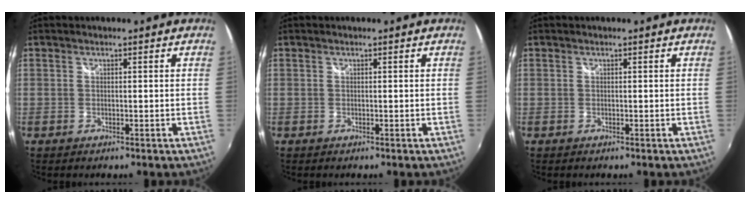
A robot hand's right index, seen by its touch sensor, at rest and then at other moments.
{"total": 0.0}
{"total": 0.0}